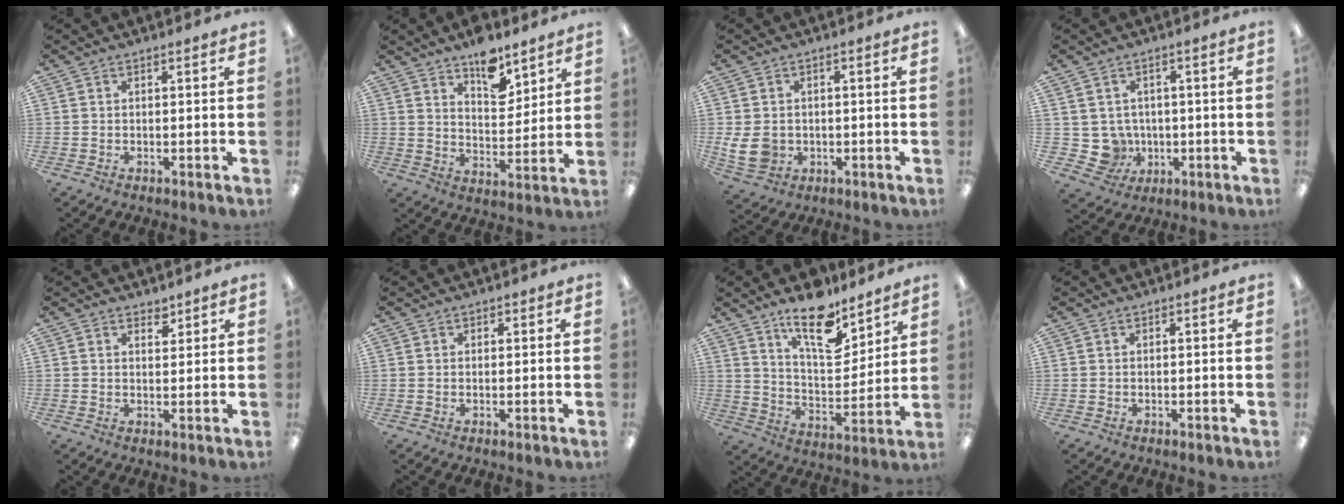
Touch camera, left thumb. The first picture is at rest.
{"total": 10.0, "force": [7.7, 4.4, 4.7], "torque": [-0.052, -0.052, 0.132]}
{"total": 6.8, "force": [-0.6, 5.8, 3.5], "torque": [-0.067, 0.006, -0.007]}
{"total": 6.2, "force": [0.2, 6.0, 1.3], "torque": [-0.054, -0.003, 0.013]}
{"total": 2.5, "force": [2.1, 1.1, 0.6], "torque": [0.002, -0.013, 0.037]}
{"total": 0.7, "force": [0.4, 0.6, -0.1], "torque": [0.001, 0.003, 0.007]}
{"total": 15.2, "force": [11.0, 6.0, 8.6], "torque": [-0.129, -0.068, 0.190]}
{"total": 0.0}